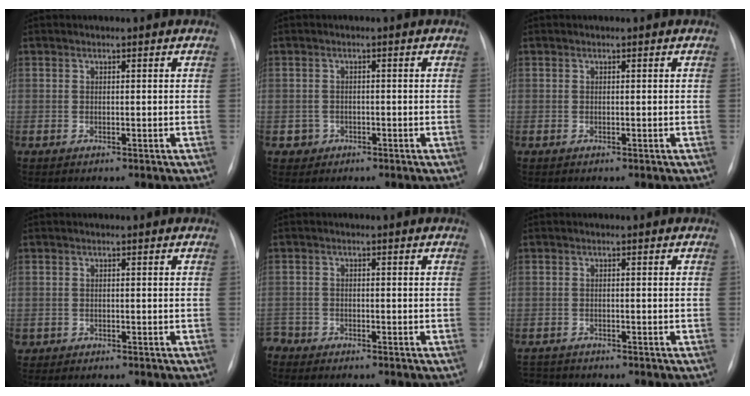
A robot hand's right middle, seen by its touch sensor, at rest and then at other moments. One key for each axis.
{"total": 1.9, "fx": -0.8, "fy": 1.7, "fz": -0.1, "tx": 0.004, "ty": 0.008, "tz": -0.012}
{"total": 0.0}
{"total": 0.9, "fx": -0.7, "fy": 0.6, "fz": 0.1, "tx": -0.011, "ty": 0.002, "tz": -0.010}
{"total": 3.5, "fx": -3.3, "fy": 1.2, "fz": 0.0, "tx": 0.001, "ty": -0.005, "tz": -0.059}
{"total": 2.8, "fx": -2.8, "fy": 0.5, "fz": -0.3, "tx": 0.003, "ty": -0.014, "tz": -0.046}